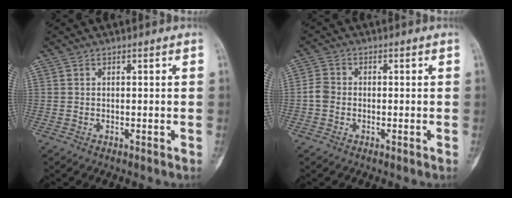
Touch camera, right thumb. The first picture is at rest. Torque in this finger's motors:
{"motor_torque": [0.58, 0.46, 0.50, -0.23, 0.03]}